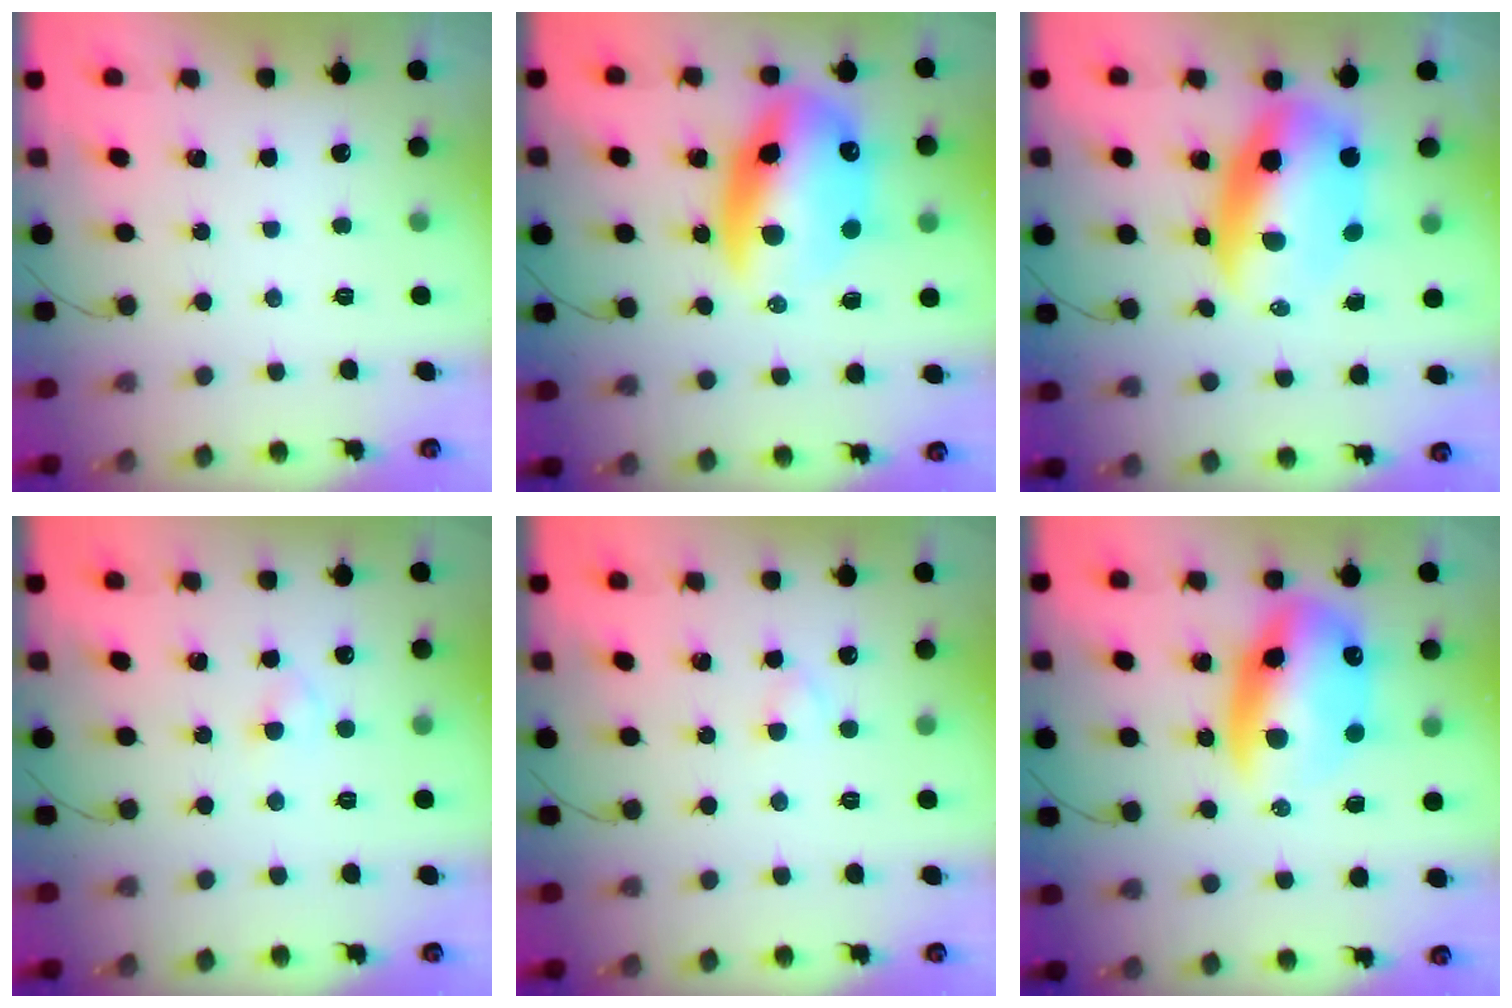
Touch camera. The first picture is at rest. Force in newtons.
{"total": 17.6, "press": 17.0, "slide": 4.3}
{"total": 12.5, "press": 12.1, "slide": 3.1}
{"total": 2.1, "press": 1.9, "slide": 0.9}
{"total": 2.0, "press": 1.8, "slide": 0.9}
{"total": 15.6, "press": 15.2, "slide": 3.5}